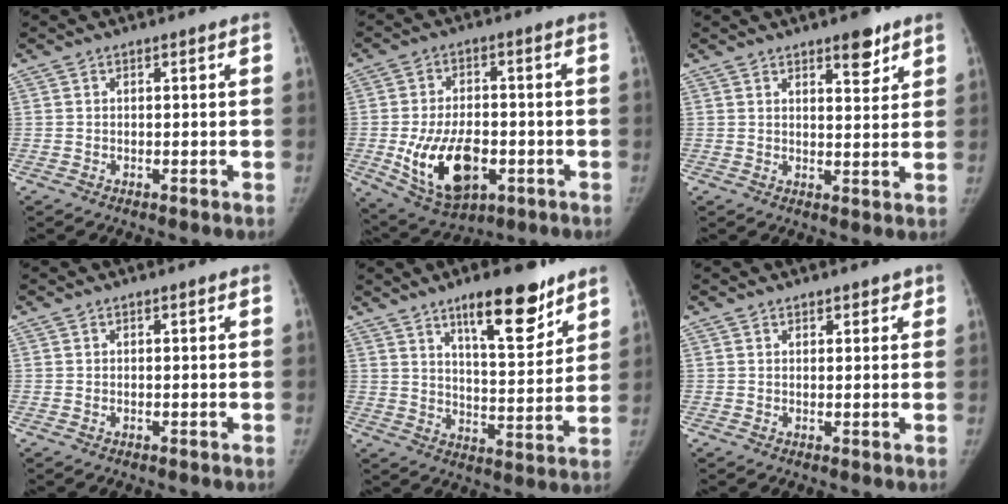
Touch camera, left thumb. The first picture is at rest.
{"total": 14.5, "force": [-3.9, 8.5, 11.2], "torque": [-0.178, 0.009, -0.049]}
{"total": 5.5, "force": [3.7, 2.1, 3.5], "torque": [-0.029, -0.023, 0.051]}
{"total": 0.0}
{"total": 15.7, "force": [10.4, 4.6, 10.8], "torque": [-0.132, -0.069, 0.170]}
{"total": 2.1, "force": [1.6, 1.3, 0.7], "torque": [0.015, -0.008, 0.016]}